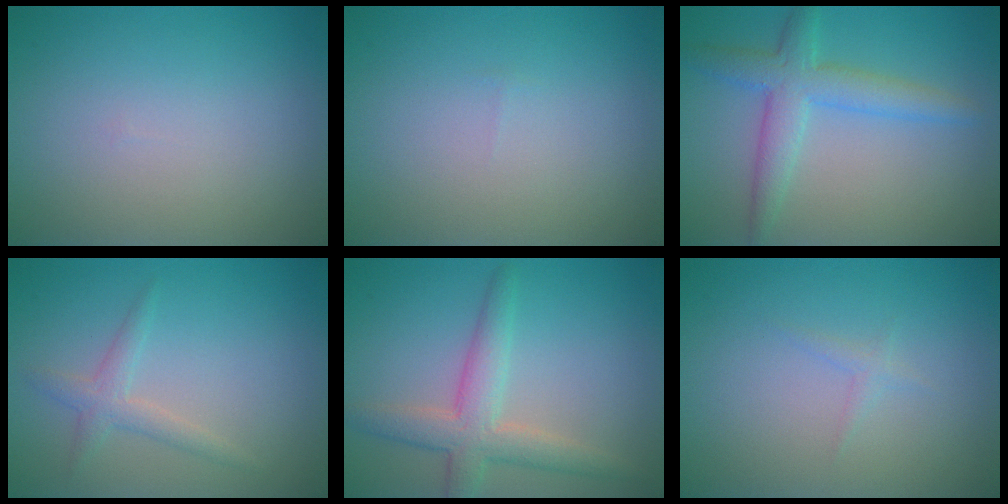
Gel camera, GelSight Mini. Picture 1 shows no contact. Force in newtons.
{"total": 0.0}
{"total": 4.2, "press": 4.2, "slide": 0.2}
{"total": 1.9, "press": 1.9, "slide": 0.1}
{"total": 4.2, "press": 4.2, "slide": 0.2}
{"total": 0.7, "press": 0.7, "slide": 0.0}